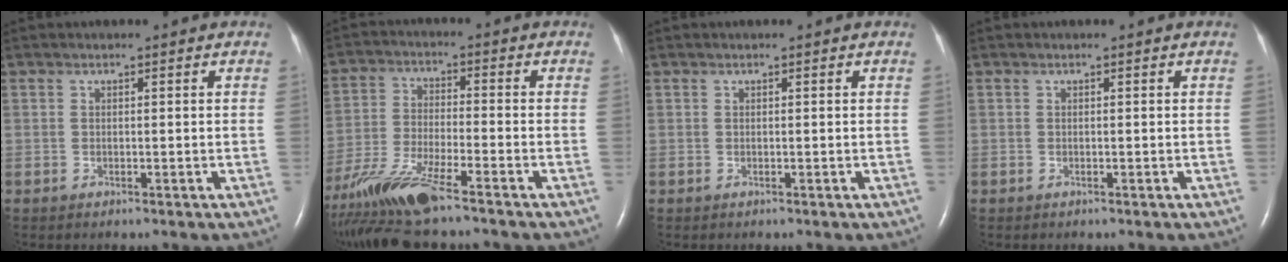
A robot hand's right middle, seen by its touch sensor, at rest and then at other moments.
{"total": 12.7, "force": [-10.0, 0.8, 7.8], "torque": [-0.166, -0.028, -0.185]}
{"total": 0.0}
{"total": 0.0}